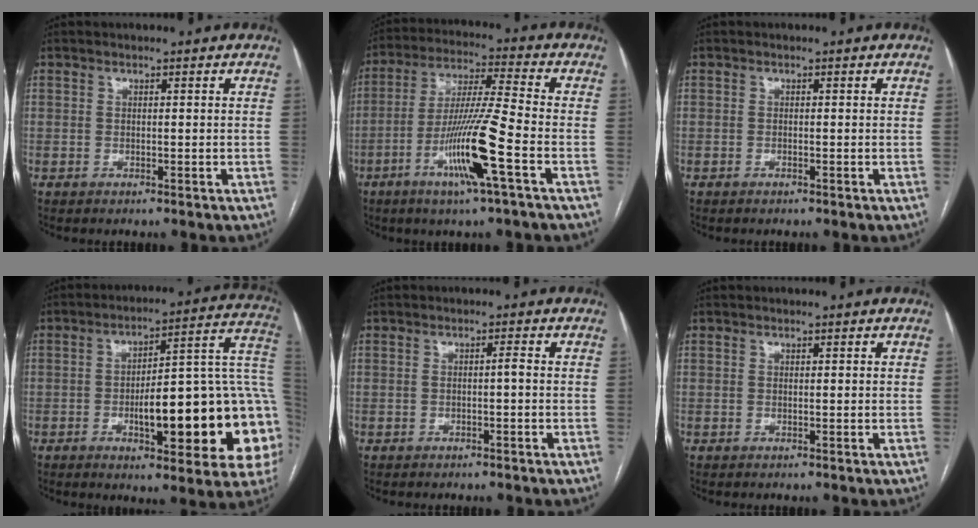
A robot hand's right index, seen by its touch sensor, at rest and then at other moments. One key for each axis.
{"total": 12.9, "fx": -5.1, "fy": -0.8, "fz": 11.8, "tx": -0.230, "ty": -0.011, "tz": -0.099}
{"total": 0.0}
{"total": 22.9, "fx": -4.5, "fy": 5.3, "fz": 21.9, "tx": -0.212, "ty": 0.029, "tz": -0.051}
{"total": 1.0, "fx": -0.2, "fy": 0.0, "fz": 0.9, "tx": -0.014, "ty": 0.002, "tz": -0.004}
{"total": 0.0}